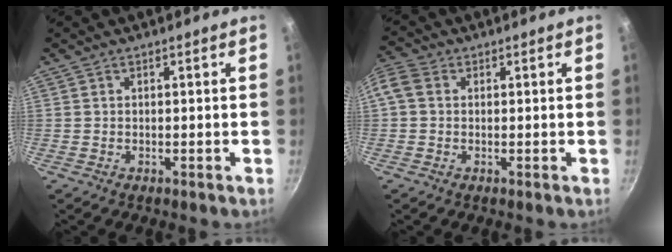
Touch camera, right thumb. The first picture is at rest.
{"total": 5.8, "force": [0.7, 4.7, 3.4], "torque": [-0.082, 0.020, 0.001]}